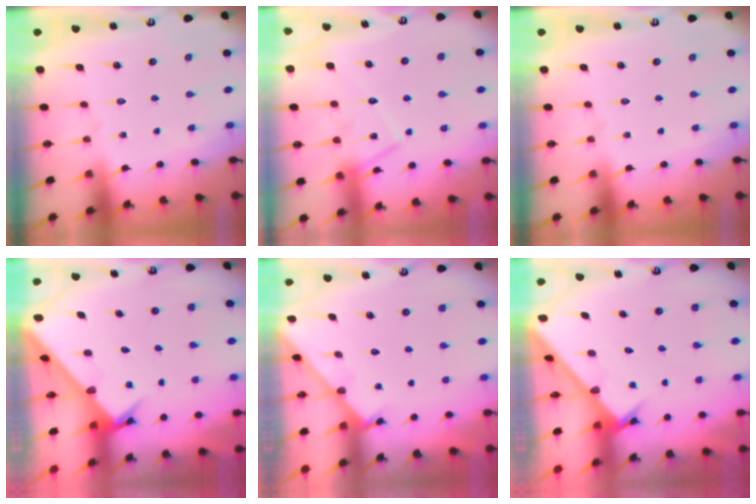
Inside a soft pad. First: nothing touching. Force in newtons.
{"total": 13.6, "press": 13.6, "slide": 1.0}
{"total": 0.0}
{"total": 3.2, "press": 3.1, "slide": 0.2}
{"total": 1.1, "press": 1.1, "slide": 0.1}
{"total": 2.5, "press": 2.5, "slide": 0.2}